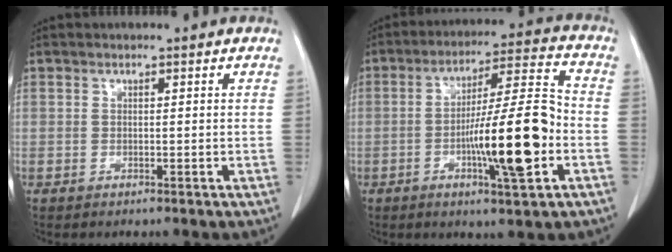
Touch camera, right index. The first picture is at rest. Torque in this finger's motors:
{"motor_torque": [1.30, -0.84, 0.42, 0.17]}